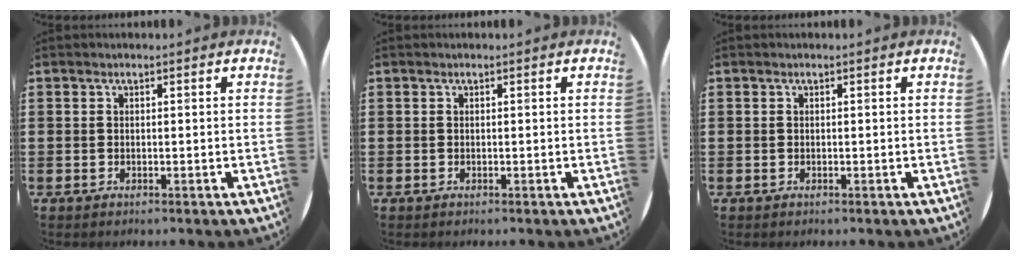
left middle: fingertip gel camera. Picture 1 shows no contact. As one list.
[{"total": 0.0}, {"total": 0.0}]